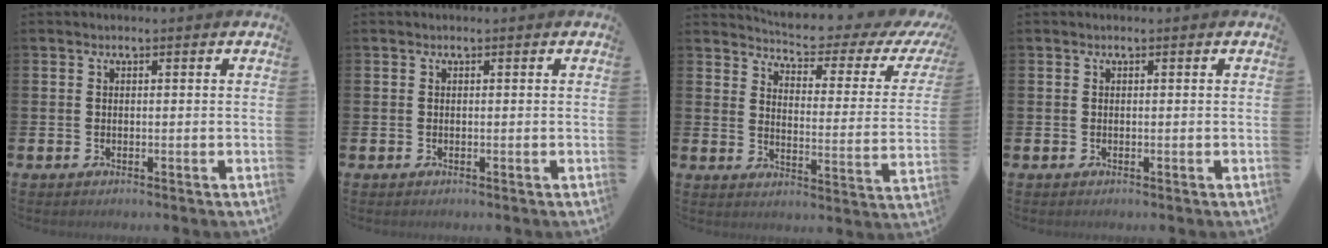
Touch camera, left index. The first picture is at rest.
{"total": 0.0}
{"total": 4.5, "force": [4.1, 0.7, 1.8], "torque": [-0.051, -0.039, 0.059]}
{"total": 0.0}